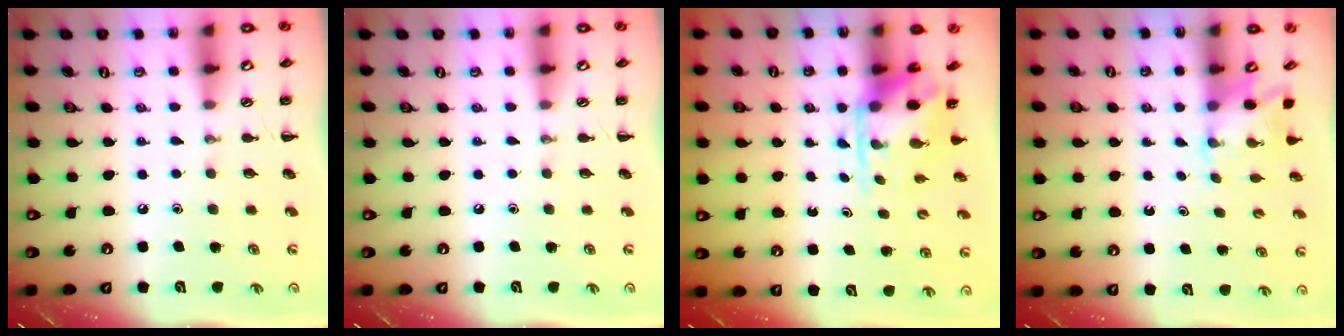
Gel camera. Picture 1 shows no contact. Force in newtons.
{"total": 0.0}
{"total": 4.0, "press": 3.8, "slide": 1.2}
{"total": 2.5, "press": 2.4, "slide": 0.9}